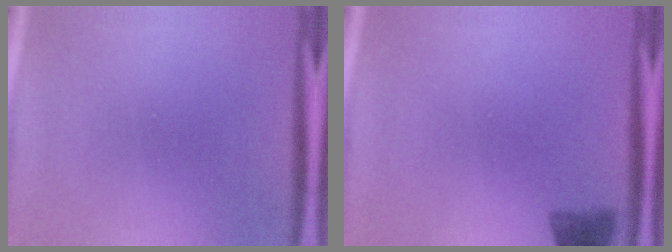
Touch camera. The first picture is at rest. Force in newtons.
{"total": 3.0}